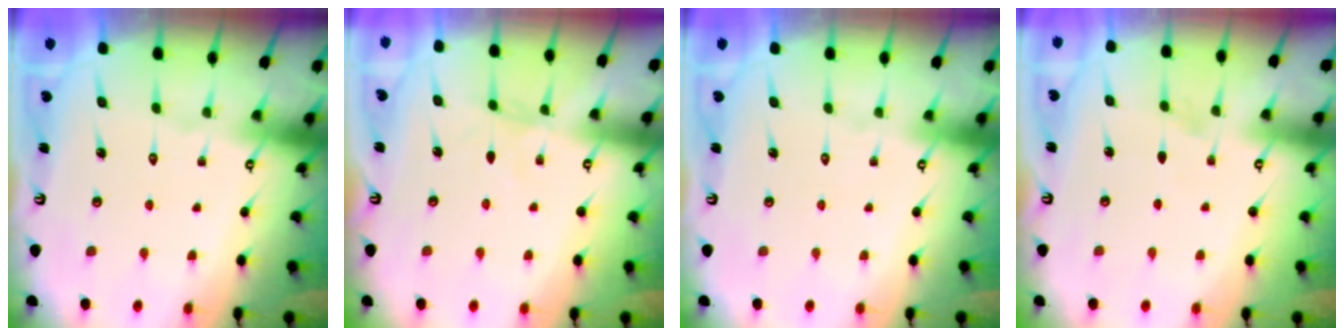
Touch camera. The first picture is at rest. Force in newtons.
{"total": 3.3, "press": 3.3, "slide": 0.4}
{"total": 0.0}
{"total": 4.3, "press": 3.7, "slide": 2.2}